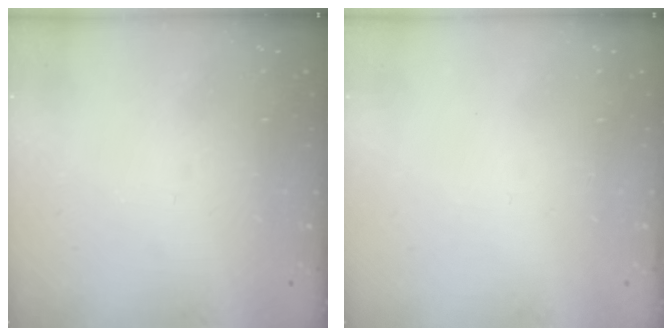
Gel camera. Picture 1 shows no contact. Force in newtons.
{"total": 1.6, "press": 1.5, "slide": 0.1}